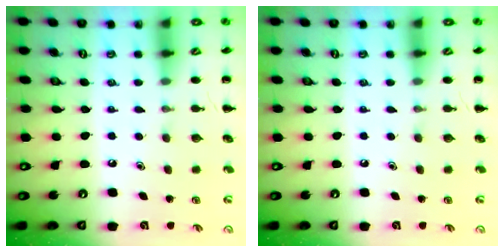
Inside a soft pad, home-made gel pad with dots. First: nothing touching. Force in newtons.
{"total": 0.0}